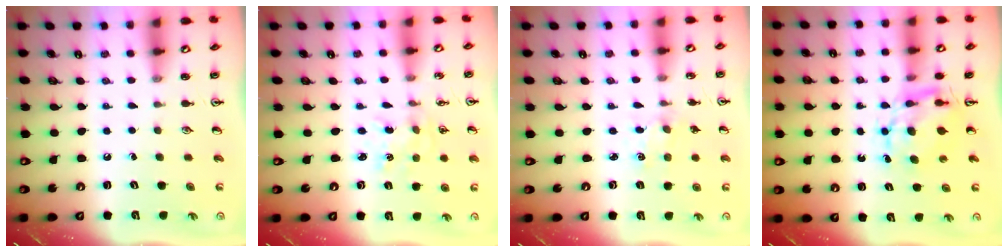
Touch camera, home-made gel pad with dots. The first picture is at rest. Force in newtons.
{"total": 1.5, "press": 1.4, "slide": 0.4}
{"total": 0.7, "press": 0.7, "slide": 0.2}
{"total": 6.8, "press": 6.8, "slide": 0.6}